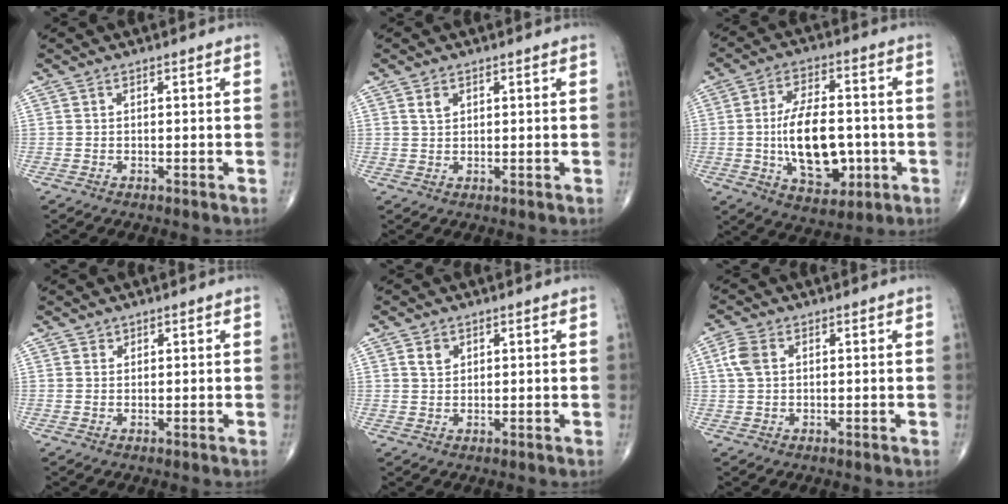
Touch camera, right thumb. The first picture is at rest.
{"total": 2.0, "force": [1.1, 1.2, 1.0], "torque": [-0.013, -0.005, 0.023]}
{"total": 15.2, "force": [-2.0, 8.3, 12.5], "torque": [-0.185, 0.009, -0.022]}
{"total": 1.0, "force": [0.7, 0.7, -0.1], "torque": [0.016, -0.003, 0.006]}
{"total": 2.5, "force": [1.3, 1.8, 1.2], "torque": [-0.013, -0.007, 0.026]}
{"total": 3.9, "force": [1.1, 2.6, 2.8], "torque": [-0.066, 0.009, 0.023]}